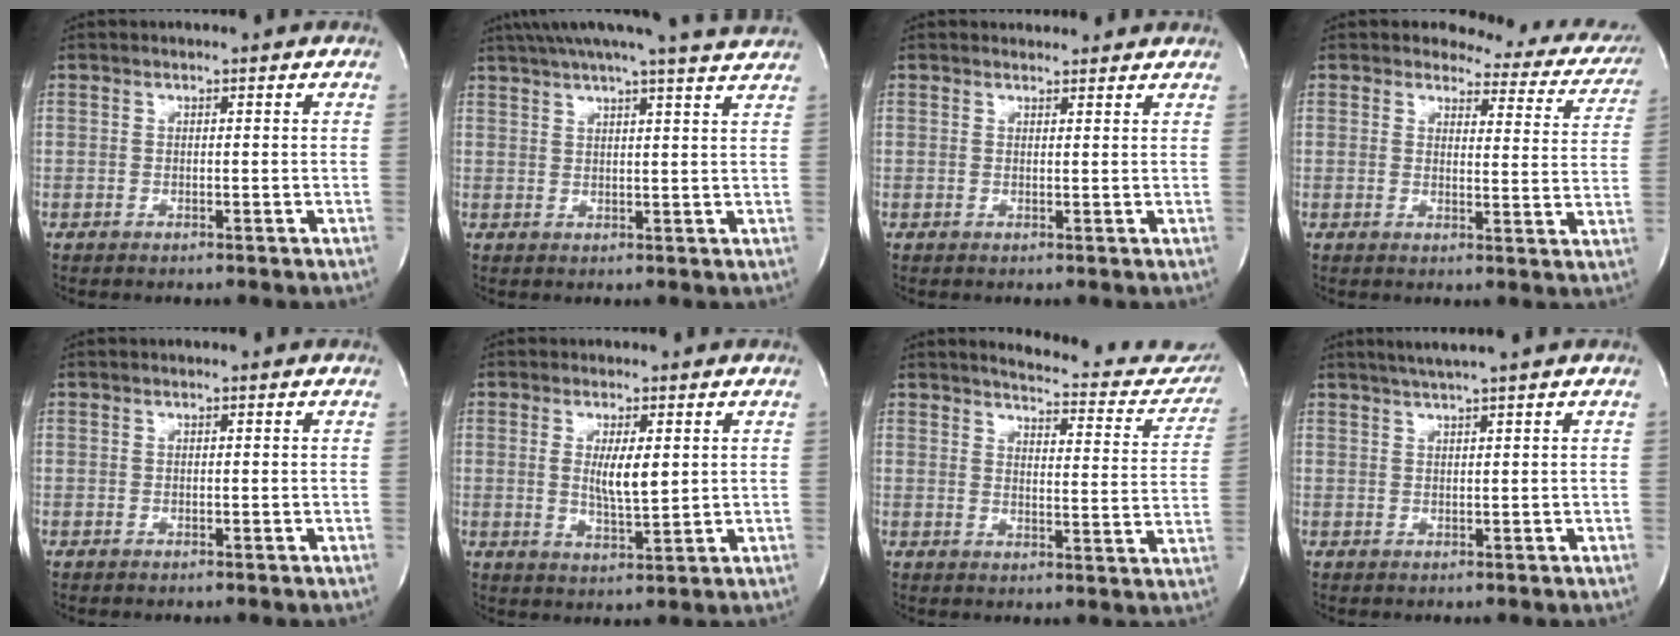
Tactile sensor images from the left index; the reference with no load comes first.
{"total": 16.3, "force": [14.8, -0.8, 6.8], "torque": [-0.118, -0.005, 0.189]}
{"total": 3.5, "force": [3.4, 0.9, 0.3], "torque": [-0.014, 0.009, 0.037]}
{"total": 12.4, "force": [11.3, 4.4, 2.4], "torque": [0.001, -0.053, 0.094]}
{"total": 0.0}
{"total": 4.8, "force": [0.8, 1.0, 4.6], "torque": [-0.089, -0.016, 0.017]}
{"total": 17.1, "force": [16.1, 3.5, 4.5], "torque": [-0.035, -0.073, 0.166]}
{"total": 3.7, "force": [2.9, -1.0, 2.1], "torque": [-0.036, 0.004, 0.053]}